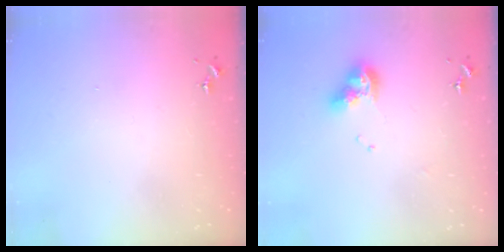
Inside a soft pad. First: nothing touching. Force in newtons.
{"total": 10.1, "press": 10.1, "slide": 1.1}